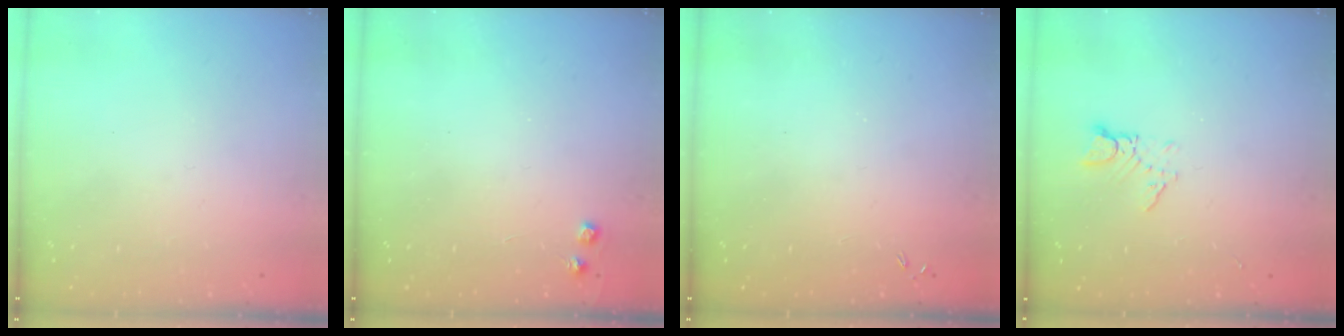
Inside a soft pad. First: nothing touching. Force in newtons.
{"total": 4.1, "press": 4.0, "slide": 0.5}
{"total": 0.0}
{"total": 5.2, "press": 5.2, "slide": 0.6}